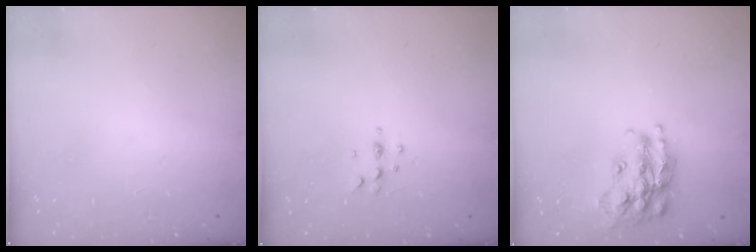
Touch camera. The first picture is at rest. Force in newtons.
{"total": 5.1, "press": 4.9, "slide": 1.4}
{"total": 18.2, "press": 18.2, "slide": 1.2}